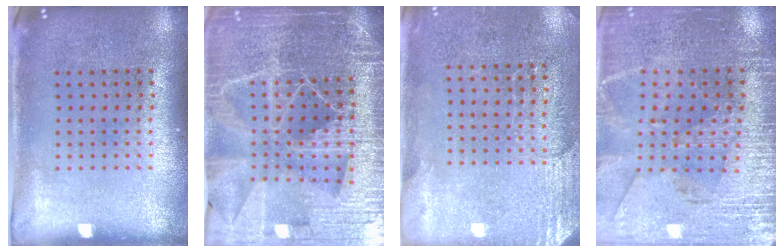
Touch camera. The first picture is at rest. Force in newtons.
{"total": 5.8, "press": 5.1, "slide": 2.8}
{"total": 2.6, "press": 2.3, "slide": 1.2}
{"total": 3.1, "press": 2.9, "slide": 1.1}